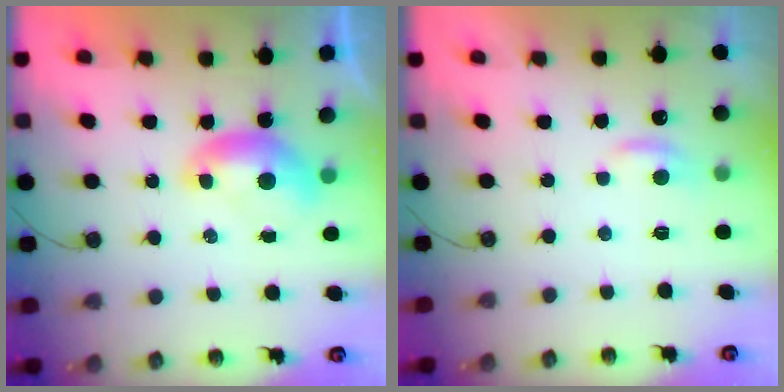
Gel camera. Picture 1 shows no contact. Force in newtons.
{"total": 0.6, "press": 0.1, "slide": 0.6}